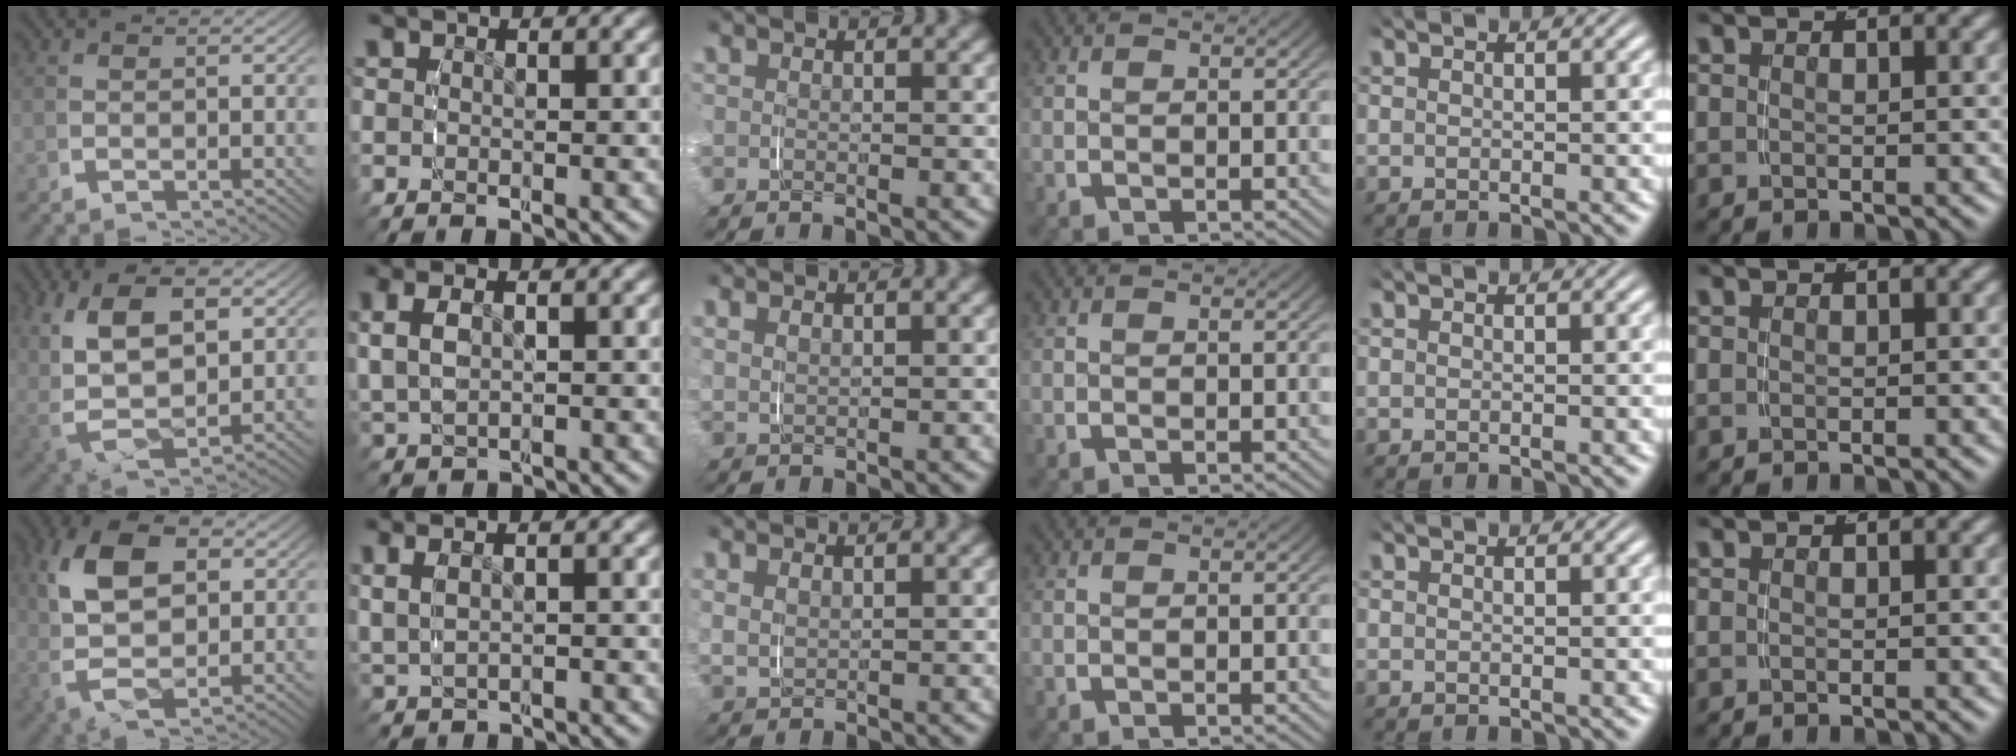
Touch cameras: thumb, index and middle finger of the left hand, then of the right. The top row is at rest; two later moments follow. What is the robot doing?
{"motion": "grasp_and_lifting", "object": "jacket"}